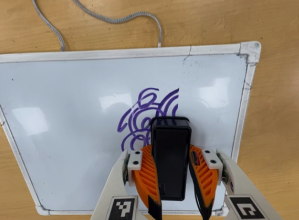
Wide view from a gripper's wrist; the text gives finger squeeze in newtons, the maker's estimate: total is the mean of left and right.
{"total": 12.8, "left": 12.0, "right": 13.6}